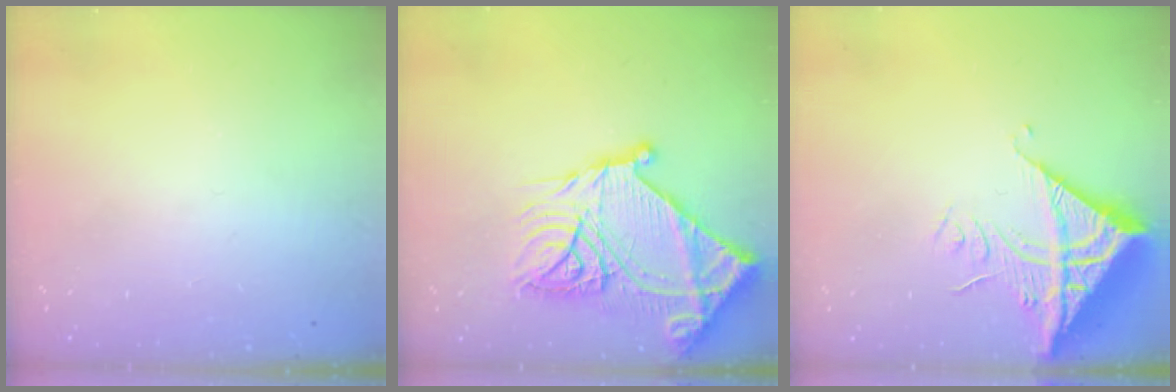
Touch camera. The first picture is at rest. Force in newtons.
{"total": 28.1, "press": 27.9, "slide": 3.3}
{"total": 15.7, "press": 15.6, "slide": 1.8}